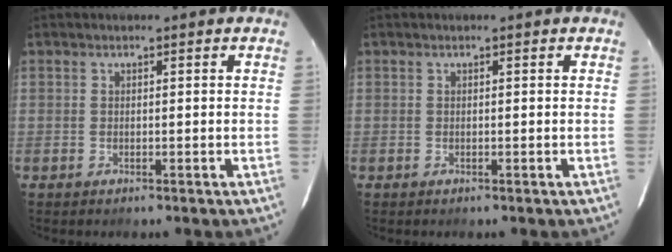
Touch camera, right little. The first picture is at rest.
{"total": 0.0}